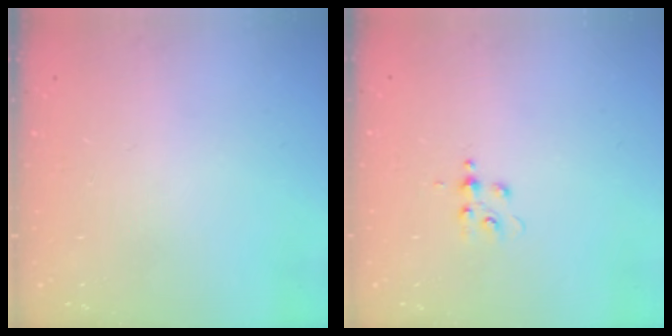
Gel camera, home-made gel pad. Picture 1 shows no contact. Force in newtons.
{"total": 4.0, "press": 4.0, "slide": 0.6}